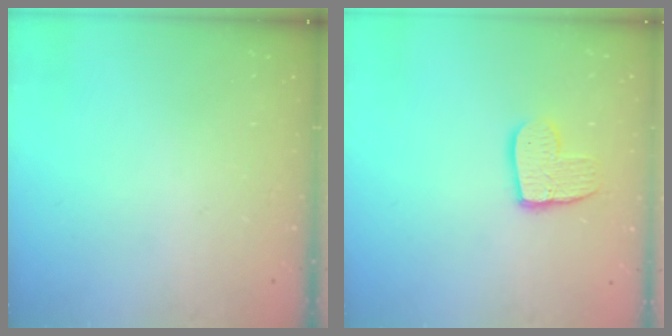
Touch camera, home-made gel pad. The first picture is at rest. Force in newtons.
{"total": 10.5, "press": 10.5, "slide": 0.8}